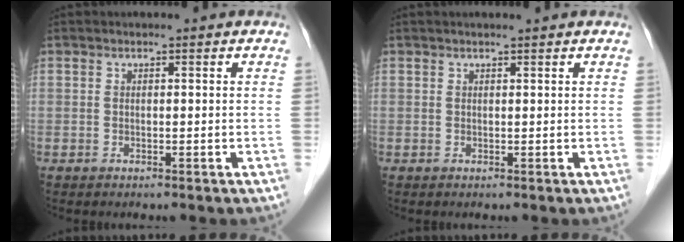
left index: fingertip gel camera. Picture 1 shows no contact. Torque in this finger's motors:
{"motor_torque": [0.27, -0.30, 0.06, -0.01]}